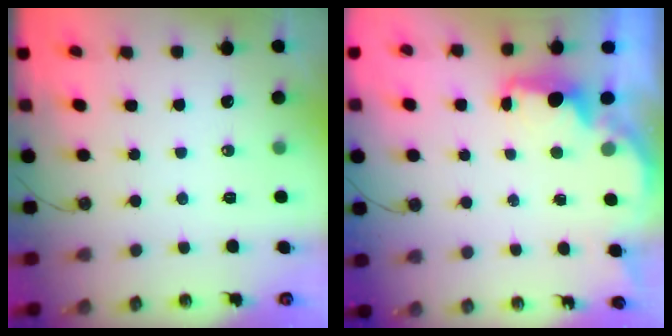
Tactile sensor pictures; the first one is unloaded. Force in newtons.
{"total": 2.2, "press": 2.1, "slide": 0.8}